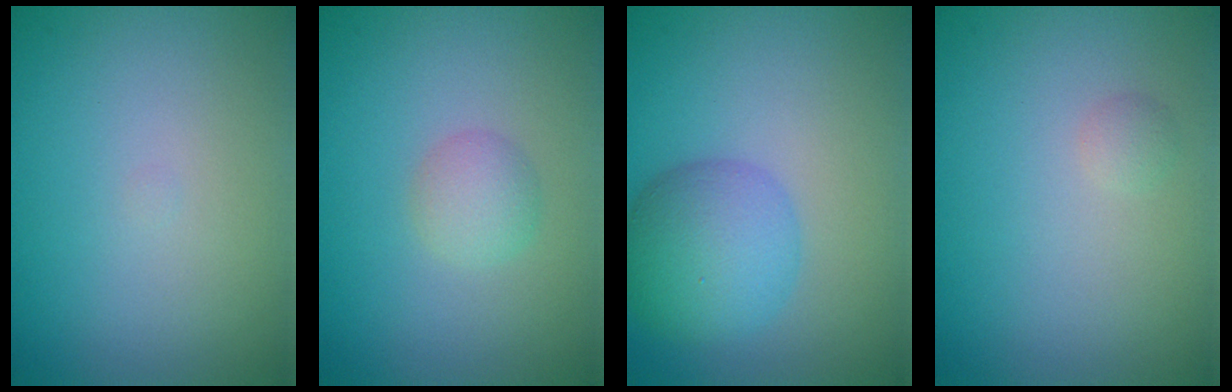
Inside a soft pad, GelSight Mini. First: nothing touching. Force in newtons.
{"total": 2.0, "press": 2.0, "slide": 0.0}
{"total": 5.2, "press": 5.2, "slide": 0.2}
{"total": 0.8, "press": 0.8, "slide": 0.1}